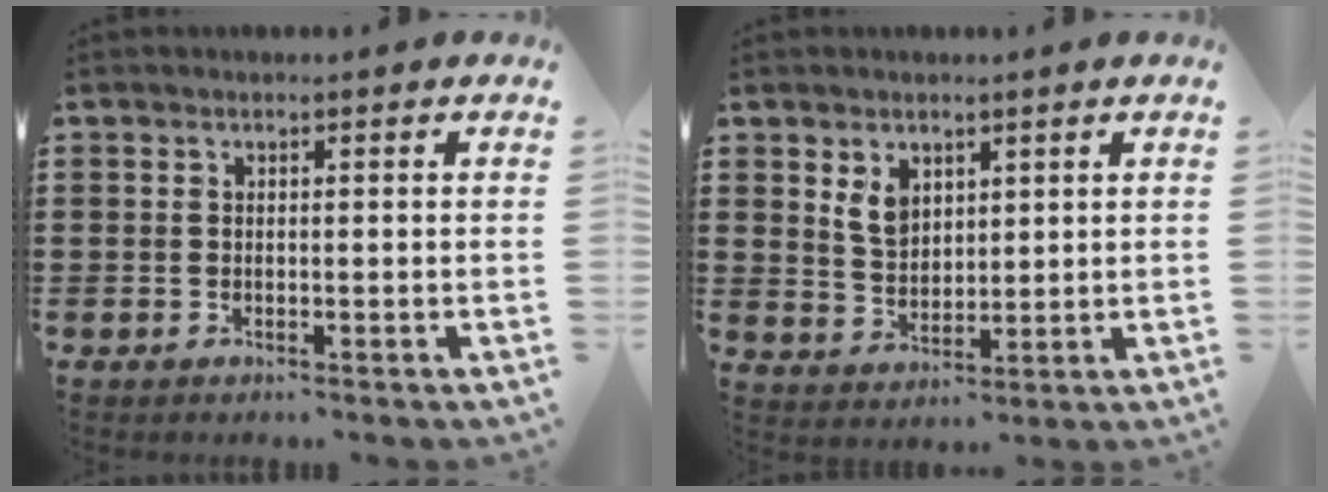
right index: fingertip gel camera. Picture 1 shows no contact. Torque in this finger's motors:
{"motor_torque": [0.35, -0.23, 0.18, 0.11]}